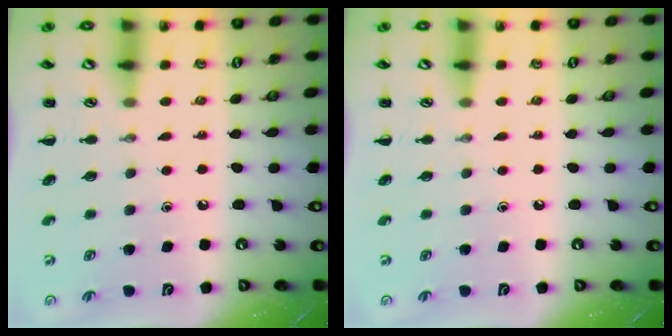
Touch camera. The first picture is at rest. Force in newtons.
{"total": 0.0}